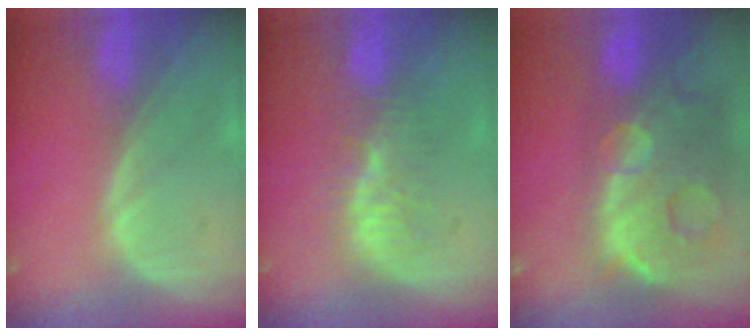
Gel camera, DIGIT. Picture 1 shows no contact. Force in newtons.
{"total": 5.7, "press": 5.3, "slide": 2.0}
{"total": 14.5, "press": 11.7, "slide": 8.4}